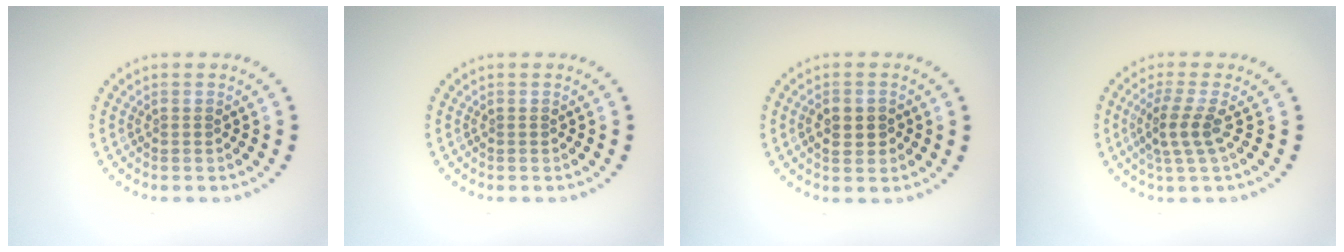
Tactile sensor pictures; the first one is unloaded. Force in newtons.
{"total": 0.0}
{"total": 2.5, "press": 2.5, "slide": 0.2}
{"total": 2.6, "press": 2.0, "slide": 1.6}